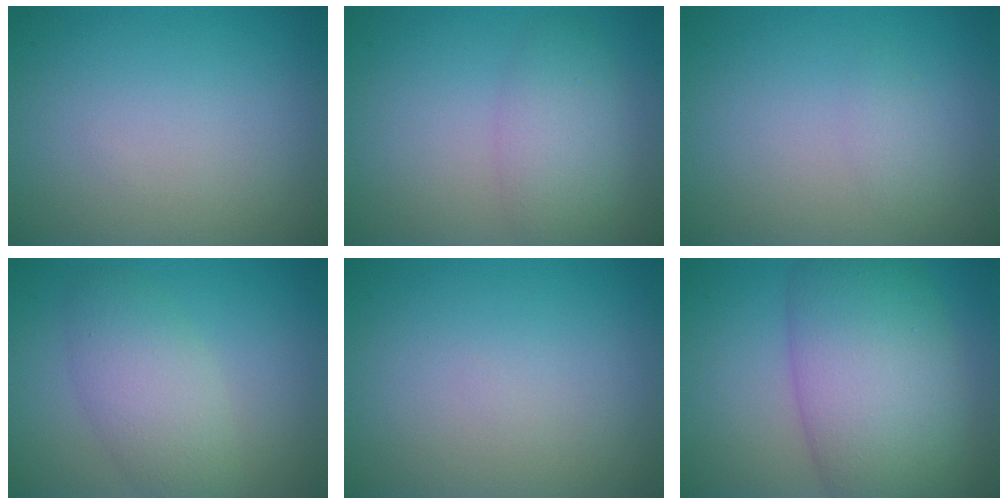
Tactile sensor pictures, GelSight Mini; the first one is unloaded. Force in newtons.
{"total": 3.6, "press": 3.6, "slide": 0.1}
{"total": 0.9, "press": 0.9, "slide": 0.1}
{"total": 4.4, "press": 4.4, "slide": 0.2}
{"total": 0.0}
{"total": 10.8, "press": 10.8, "slide": 0.4}